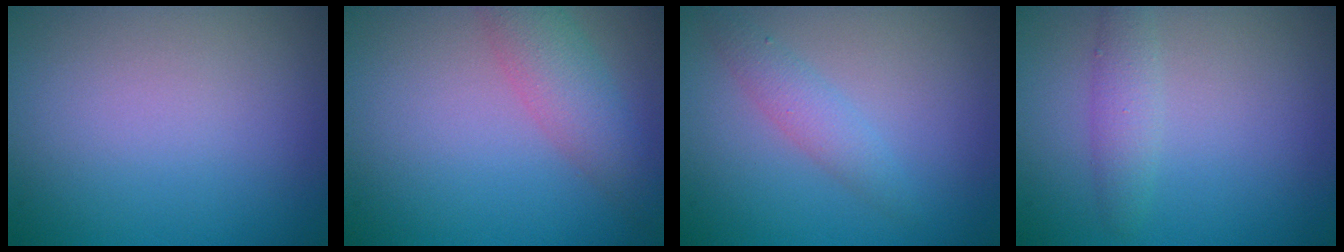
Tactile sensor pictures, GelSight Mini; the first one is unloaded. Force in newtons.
{"total": 3.6, "press": 3.6, "slide": 0.2}
{"total": 1.9, "press": 1.9, "slide": 0.0}
{"total": 1.9, "press": 1.9, "slide": 0.1}